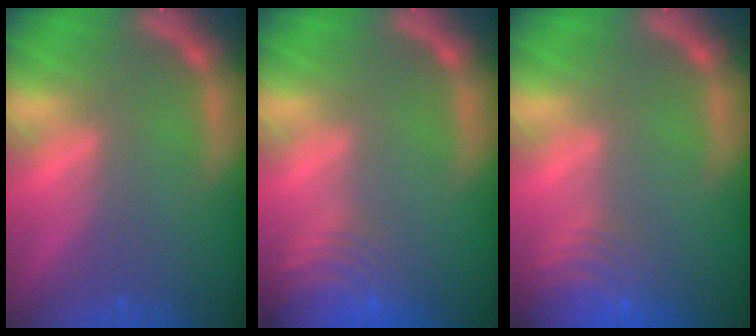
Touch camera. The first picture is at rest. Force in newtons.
{"total": 9.5}
{"total": 9.0}